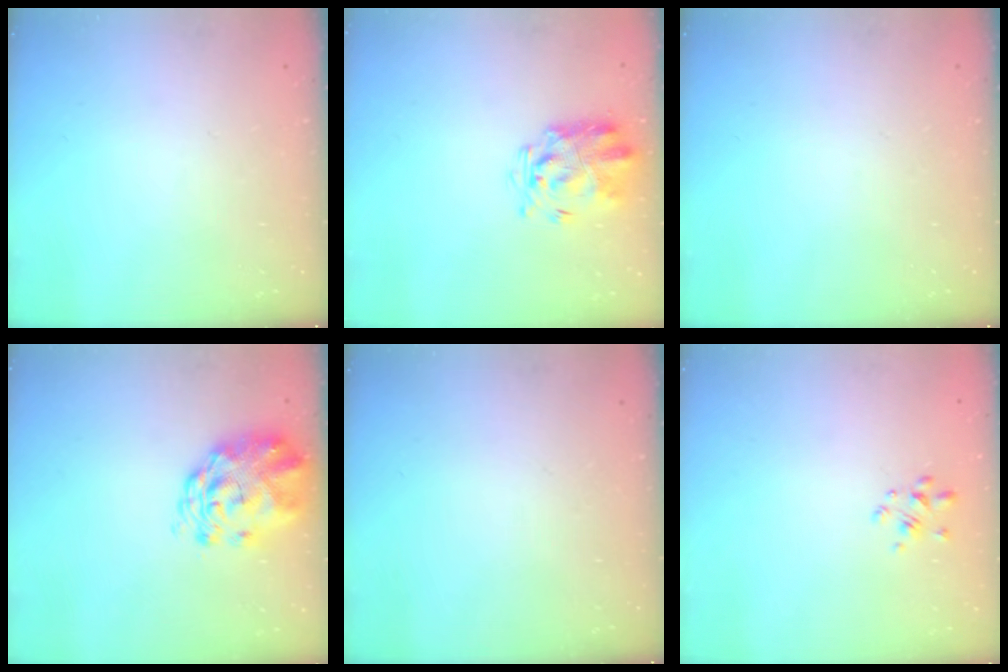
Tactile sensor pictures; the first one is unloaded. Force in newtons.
{"total": 3.6, "press": 3.3, "slide": 1.5}
{"total": 0.0}
{"total": 3.5, "press": 3.3, "slide": 1.1}
{"total": 0.0}
{"total": 2.6, "press": 2.3, "slide": 1.2}